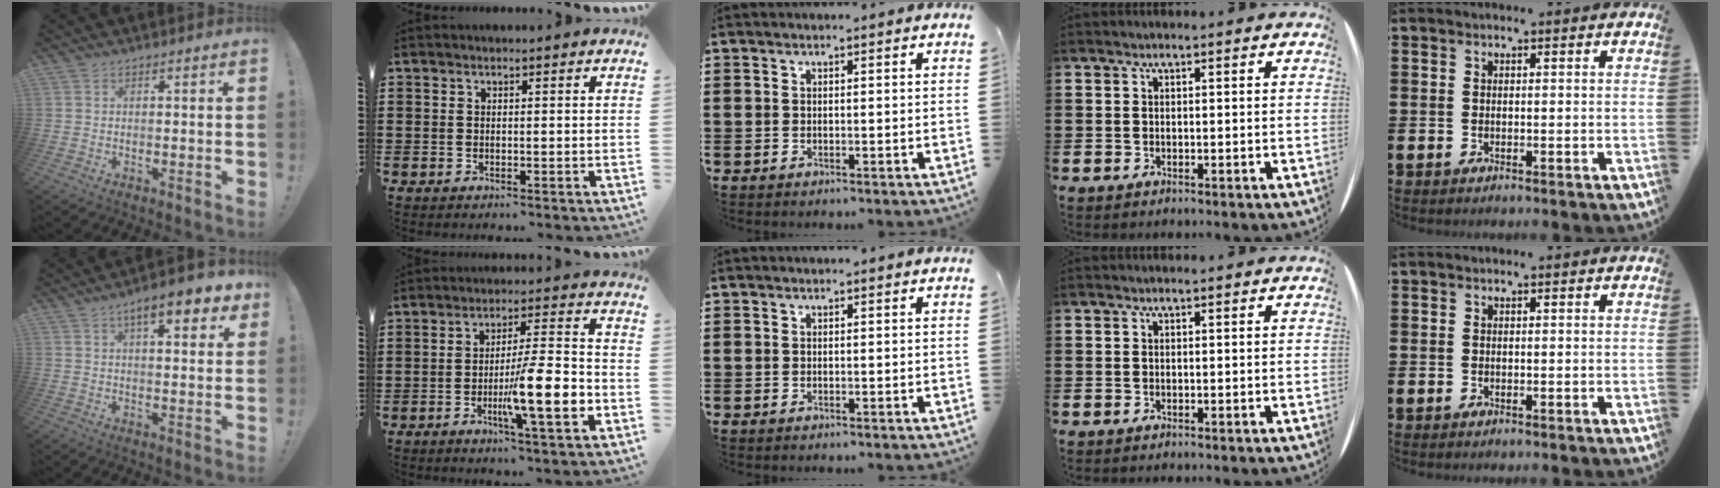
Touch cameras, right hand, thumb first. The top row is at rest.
{"thumb": {"total": 9.5, "force": [4.9, 2.7, 7.7], "torque": [-0.095, -0.021, 0.075]}, "index": {"total": 11.4, "force": [-3.5, 1.5, 10.8], "torque": [-0.178, -0.008, -0.061]}}